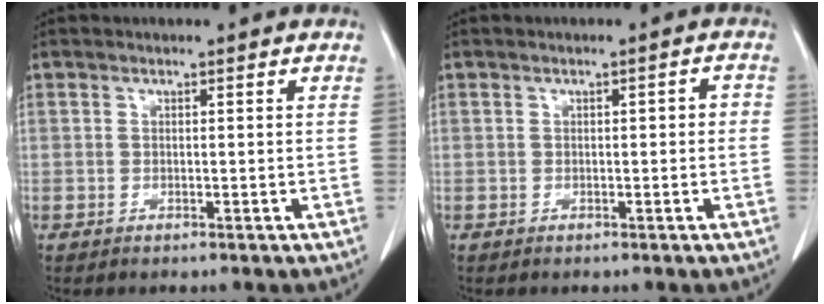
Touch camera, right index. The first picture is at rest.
{"total": 1.4, "force": [-0.2, 0.5, 1.3], "torque": [-0.014, 0.004, -0.002]}